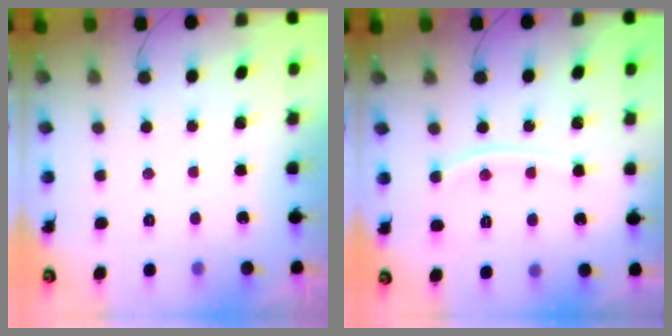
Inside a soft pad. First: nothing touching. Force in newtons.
{"total": 7.8, "press": 7.7, "slide": 1.0}